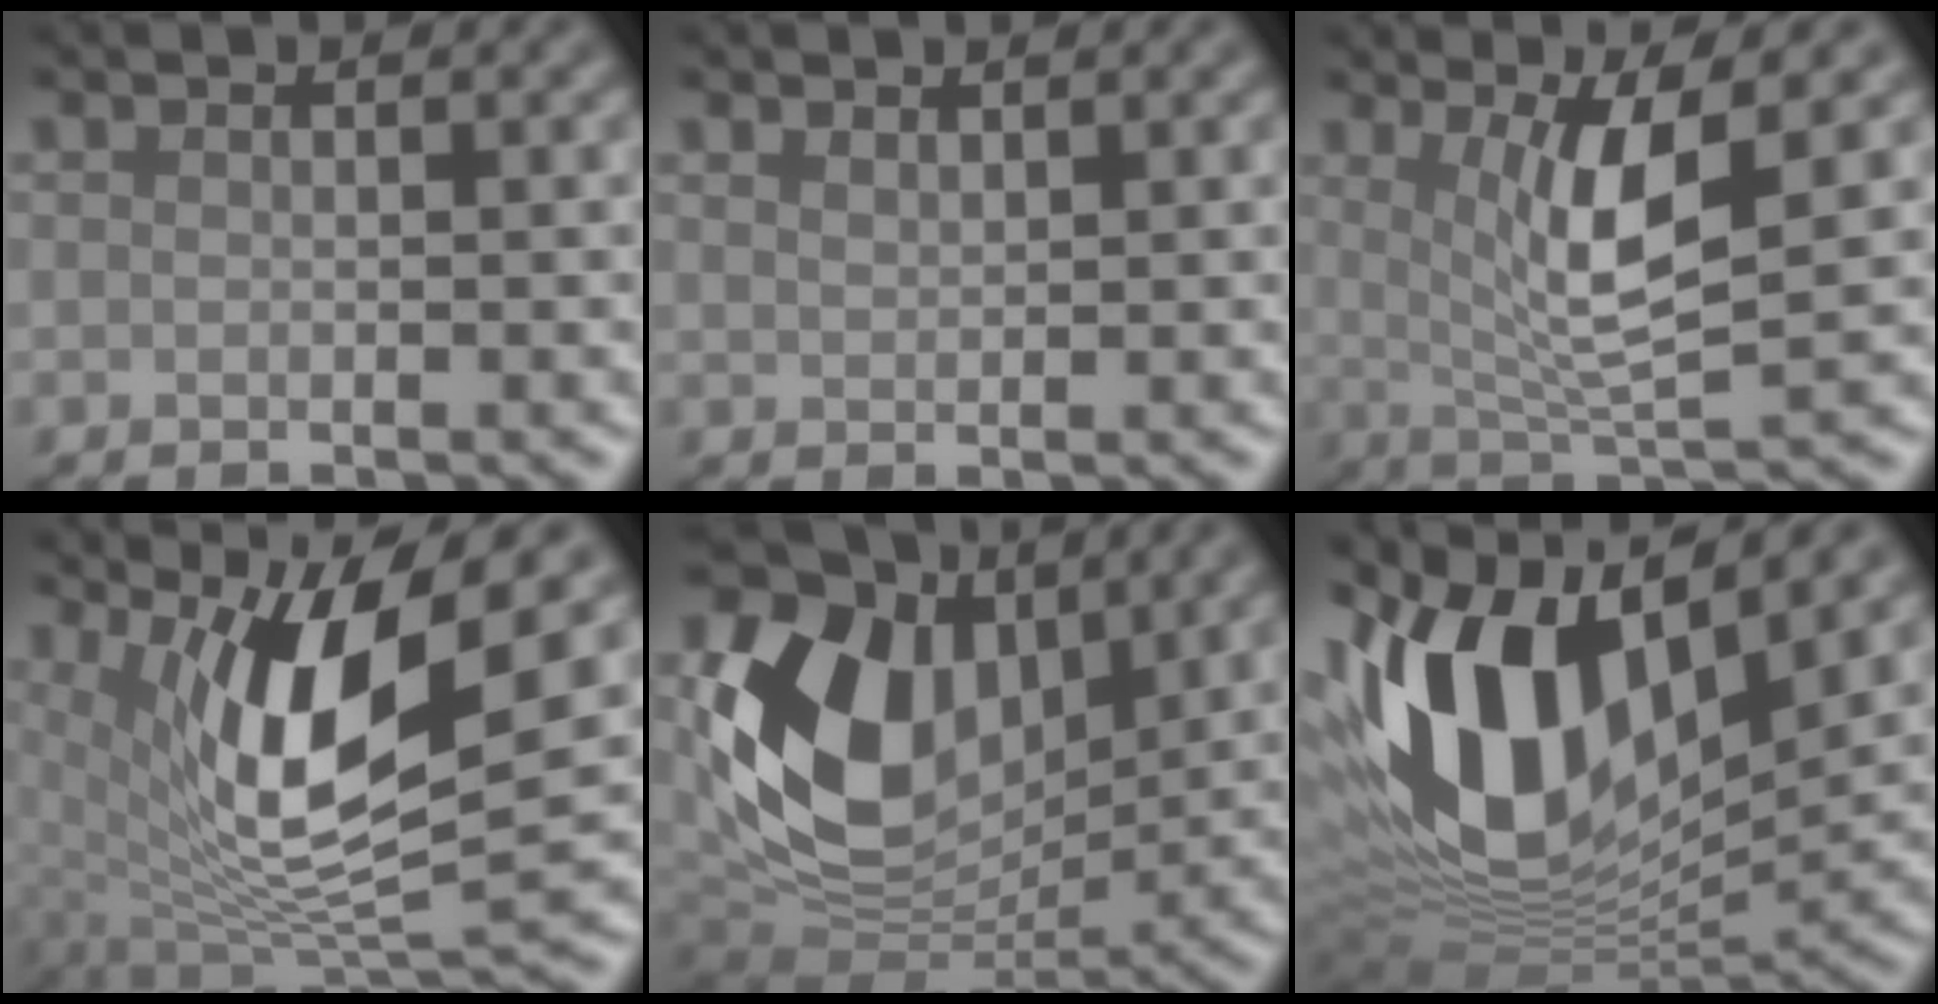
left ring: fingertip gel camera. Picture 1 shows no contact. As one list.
[{"total": 1.0, "force": [1.0, 0.2, 0.2], "torque": [-0.007, -0.001, 0.020]}, {"total": 5.8, "force": [1.6, 1.2, 5.4], "torque": [-0.100, -0.011, 0.035]}, {"total": 10.6, "force": [3.4, 3.2, 9.5], "torque": [-0.166, -0.014, 0.068]}, {"total": 11.7, "force": [3.0, 8.1, 7.9], "torque": [-0.167, -0.003, 0.057]}, {"total": 15.2, "force": [3.7, 8.0, 12.3], "torque": [-0.243, 0.004, 0.064]}]